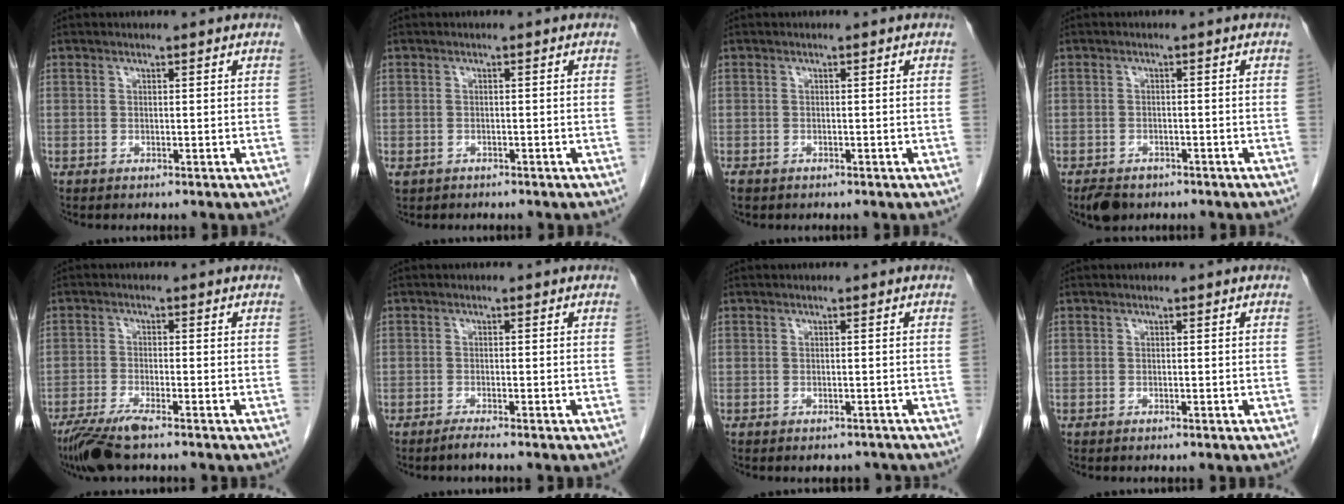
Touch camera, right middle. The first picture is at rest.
{"total": 2.1, "force": [-1.5, 1.4, 0.5], "torque": [-0.011, 0.000, -0.023]}
{"total": 1.2, "force": [-0.8, 0.7, 0.4], "torque": [-0.010, 0.000, -0.013]}
{"total": 3.9, "force": [-2.8, 2.2, 1.4], "torque": [-0.024, -0.002, -0.041]}
{"total": 6.2, "force": [-4.6, 0.5, 4.2], "torque": [-0.082, -0.017, -0.085]}
{"total": 1.2, "force": [-1.0, -0.3, 0.5], "torque": [-0.015, -0.003, -0.021]}
{"total": 2.1, "force": [-1.9, 0.9, 0.1], "torque": [0.005, 0.000, -0.022]}
{"total": 0.0}